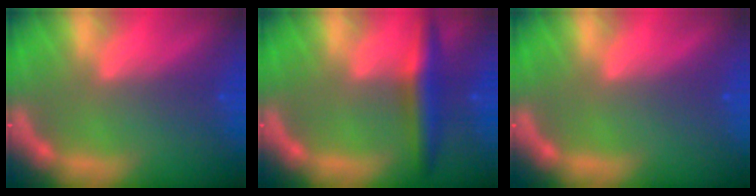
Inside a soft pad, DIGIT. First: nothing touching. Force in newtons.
{"total": 4.4}
{"total": 0.0}